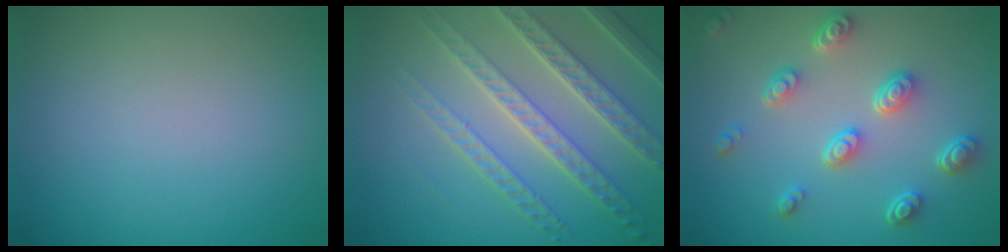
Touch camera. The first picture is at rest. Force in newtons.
{"total": 6.0, "press": 5.0, "slide": 3.3}
{"total": 4.6, "press": 3.6, "slide": 2.9}